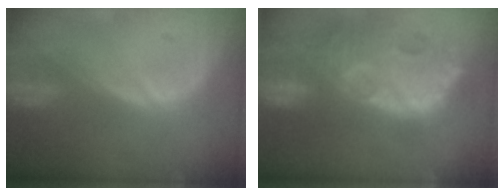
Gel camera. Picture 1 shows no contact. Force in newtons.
{"total": 14.3, "press": 12.5, "slide": 6.9}